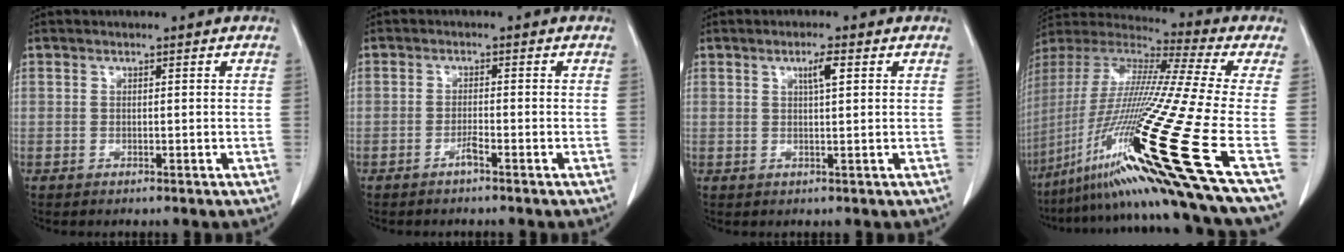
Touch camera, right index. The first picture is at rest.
{"total": 1.4, "force": [-1.1, -0.1, 0.9], "torque": [-0.016, 0.002, -0.021]}
{"total": 2.6, "force": [1.0, 0.0, 2.4], "torque": [-0.041, 0.001, 0.015]}
{"total": 28.7, "force": [-13.9, -1.7, 25.0], "torque": [-0.462, -0.043, -0.255]}